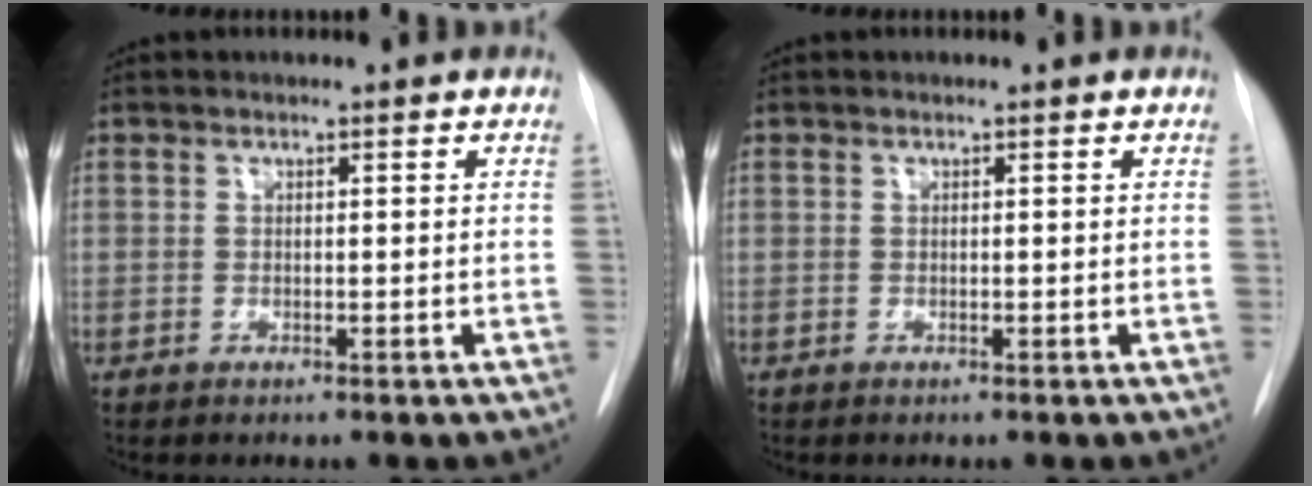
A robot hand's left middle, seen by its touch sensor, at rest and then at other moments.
{"total": 0.0}